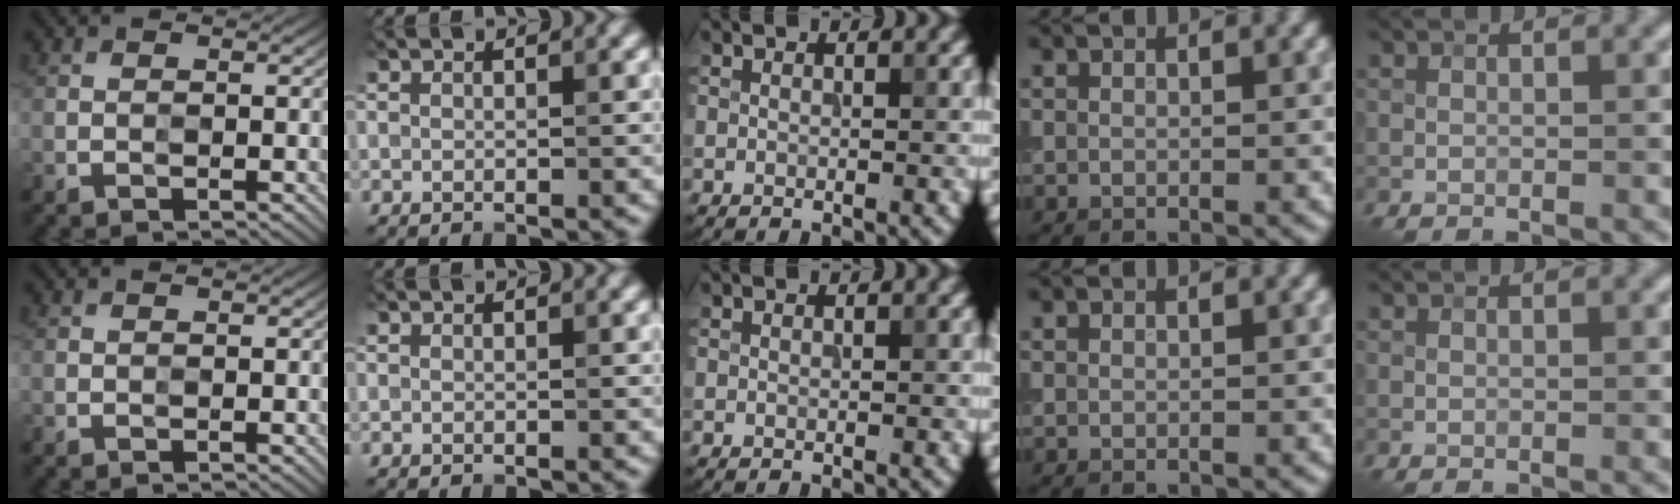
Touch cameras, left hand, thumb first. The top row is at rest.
{}